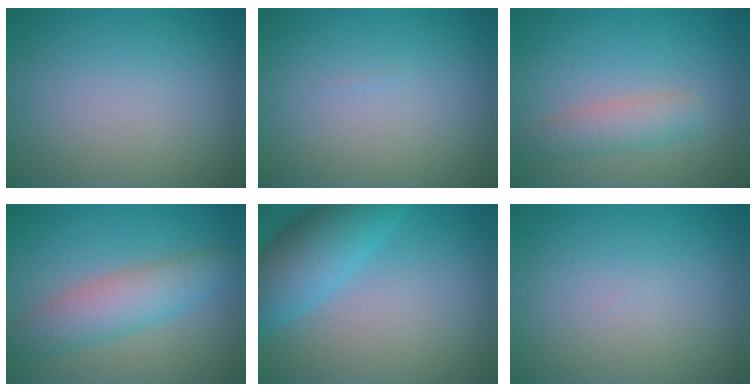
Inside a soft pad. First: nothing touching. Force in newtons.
{"total": 0.0}
{"total": 3.0, "press": 3.0, "slide": 0.1}
{"total": 5.0, "press": 5.0, "slide": 0.1}
{"total": 6.1, "press": 6.1, "slide": 0.2}
{"total": 0.0}